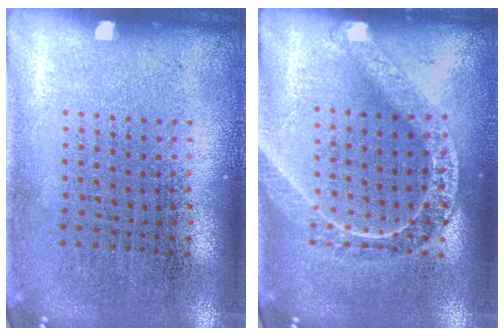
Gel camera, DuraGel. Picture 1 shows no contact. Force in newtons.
{"total": 1.4, "press": 1.4, "slide": 0.2}